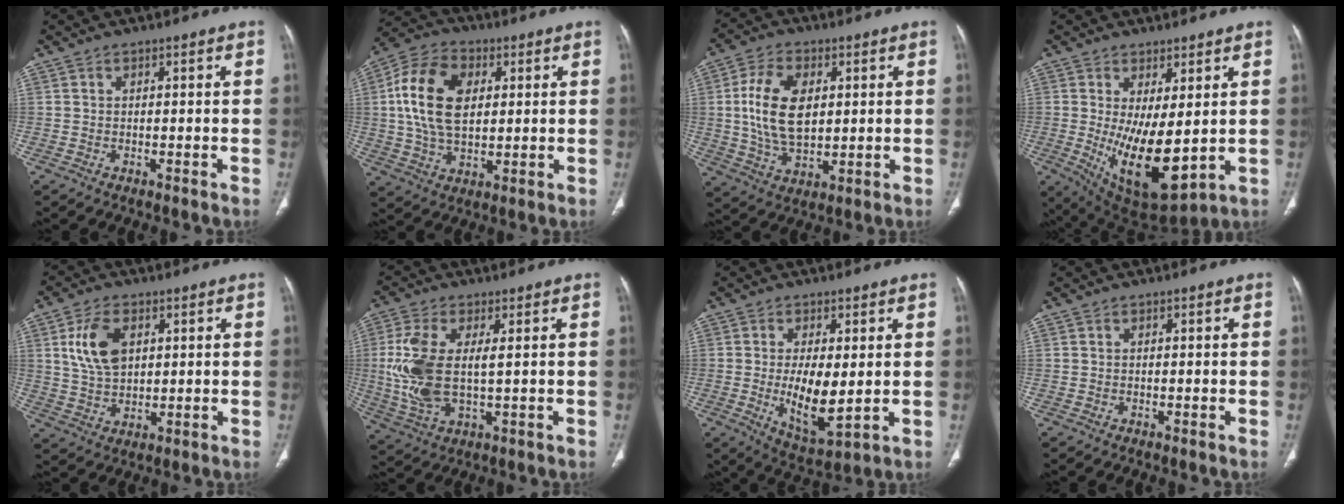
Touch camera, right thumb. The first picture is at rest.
{"total": 15.4, "force": [2.8, 9.8, 11.6], "torque": [-0.208, 0.006, 0.048]}
{"total": 13.4, "force": [2.0, 8.0, 10.5], "torque": [-0.188, -0.006, 0.041]}
{"total": 13.1, "force": [-0.1, 5.4, 12.0], "torque": [-0.195, -0.034, 0.020]}
{"total": 9.2, "force": [2.9, 5.6, 6.7], "torque": [-0.121, -0.008, 0.060]}
{"total": 11.8, "force": [1.0, 5.3, 10.5], "torque": [-0.247, -0.007, 0.025]}
{"total": 9.9, "force": [-0.3, 3.9, 9.0], "torque": [-0.150, -0.026, 0.008]}
{"total": 0.0}